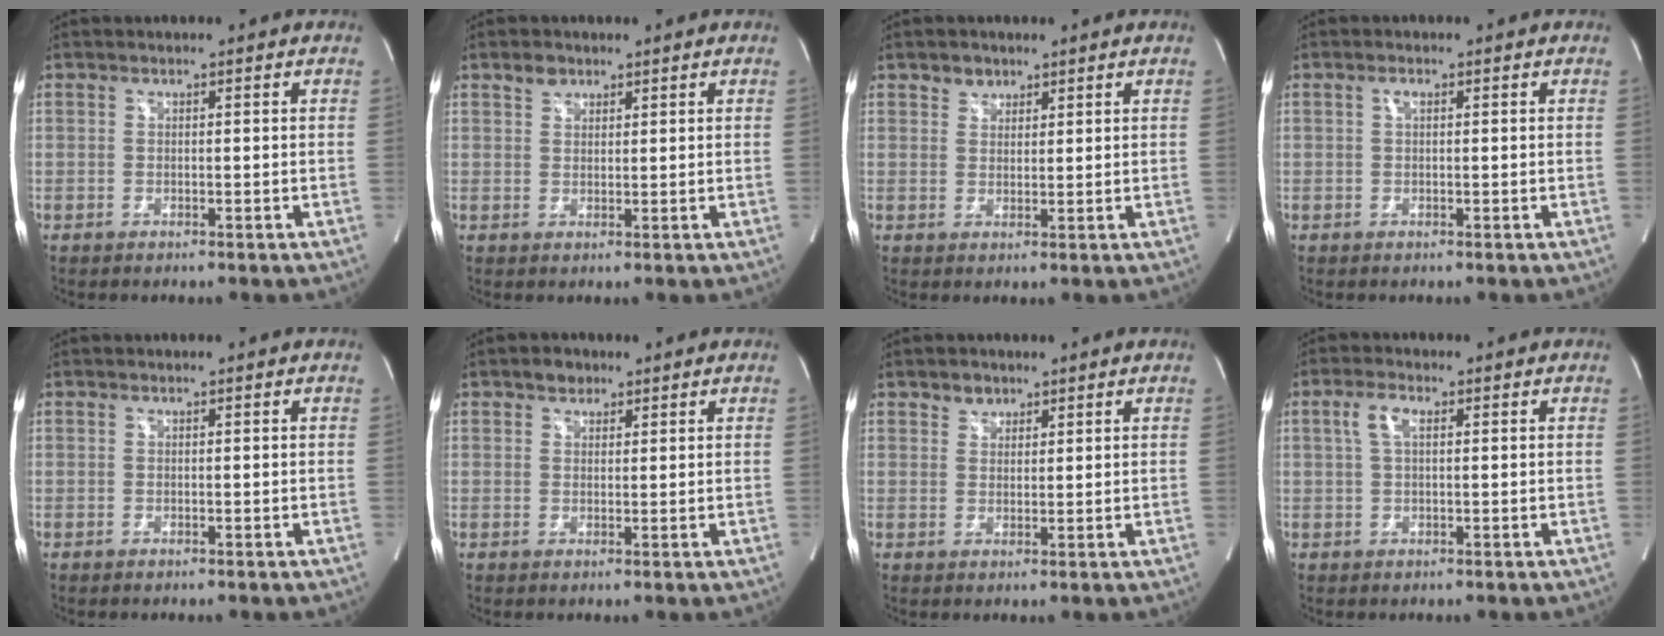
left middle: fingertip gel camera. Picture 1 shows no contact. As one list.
[{"total": 2.1, "force": [1.5, 1.4, 0.5], "torque": [-0.010, 0.005, 0.027]}, {"total": 2.3, "force": [1.6, 1.6, 0.2], "torque": [0.000, 0.003, 0.025]}, {"total": 0.9, "force": [0.3, 0.3, 0.8], "torque": [-0.014, 0.003, 0.003]}, {"total": 0.0}, {"total": 2.2, "force": [1.5, 1.6, 0.6], "torque": [-0.010, 0.006, 0.022]}, {"total": 2.1, "force": [1.5, 1.4, 0.2], "torque": [0.000, 0.002, 0.024]}, {"total": 3.1, "force": [1.0, 1.2, 2.7], "torque": [-0.061, 0.013, 0.022]}]